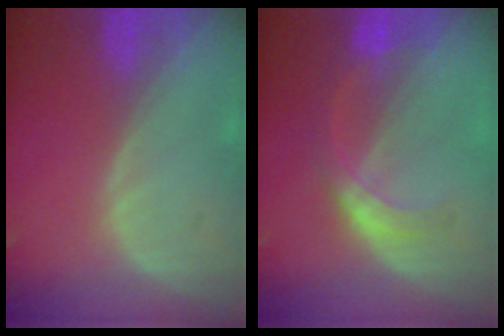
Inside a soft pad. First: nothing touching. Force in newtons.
{"total": 5.2, "press": 4.8, "slide": 1.9}